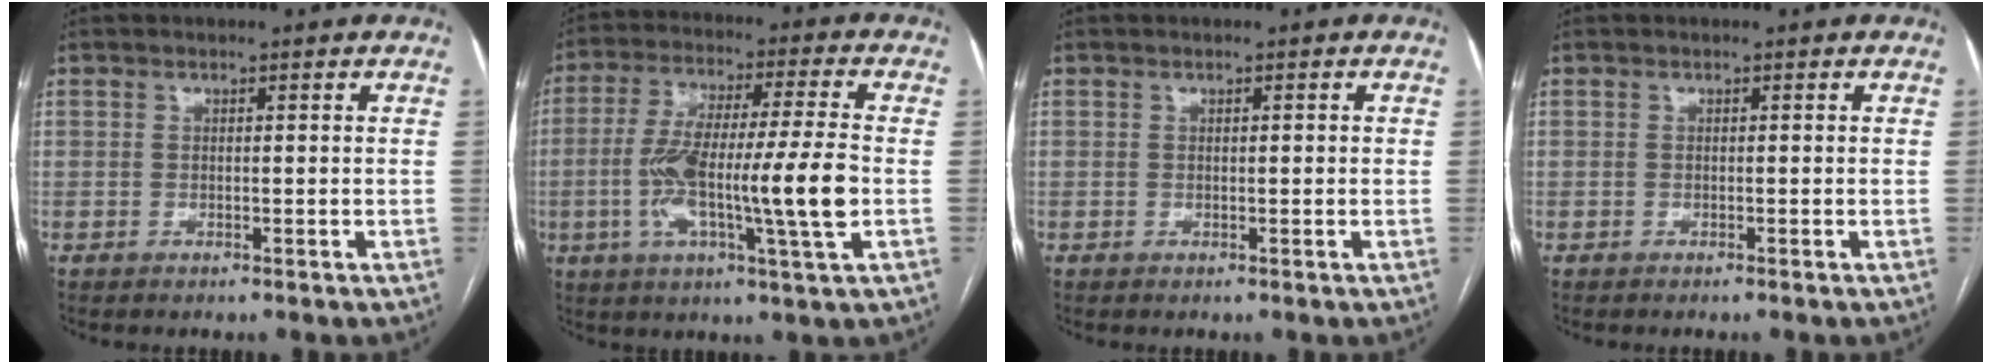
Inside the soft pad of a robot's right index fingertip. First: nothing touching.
{"total": 16.0, "force": [-2.6, 0.8, 15.8], "torque": [-0.293, 0.002, -0.050]}
{"total": 0.7, "force": [0.1, 0.2, 0.7], "torque": [-0.010, 0.001, 0.002]}
{"total": 0.0}